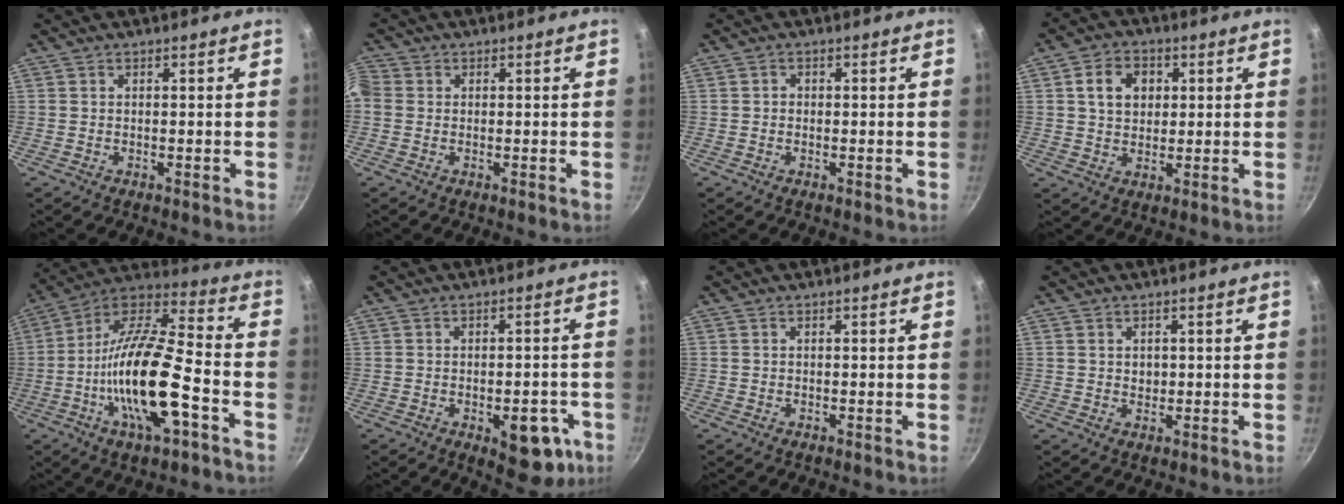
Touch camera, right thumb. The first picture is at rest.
{"total": 2.5, "force": [-0.1, 2.2, 1.2], "torque": [-0.024, 0.004, -0.012]}
{"total": 0.8, "force": [-0.1, 0.7, 0.3], "torque": [-0.002, 0.004, -0.003]}
{"total": 7.4, "force": [1.8, 5.8, 4.2], "torque": [-0.050, 0.005, 0.027]}
{"total": 21.4, "force": [-7.0, 7.1, 18.9], "torque": [-0.339, 0.031, -0.139]}
{"total": 10.3, "force": [-3.8, 5.1, 8.1], "torque": [-0.063, 0.016, -0.040]}
{"total": 0.0}
{"total": 1.8, "force": [0.4, 1.5, 0.9], "torque": [-0.008, -0.003, 0.006]}